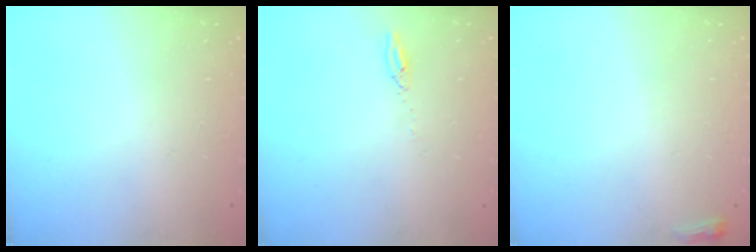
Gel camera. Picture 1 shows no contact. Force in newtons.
{"total": 2.7, "press": 2.7, "slide": 0.2}
{"total": 3.5, "press": 3.4, "slide": 0.8}